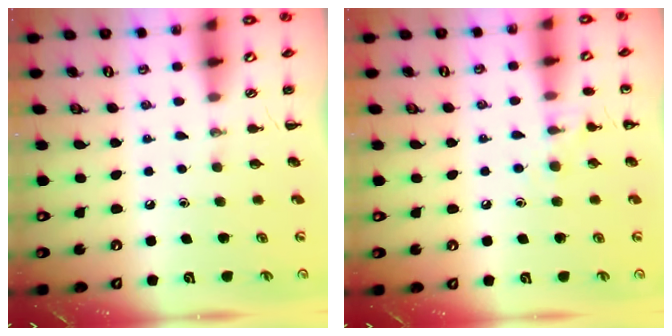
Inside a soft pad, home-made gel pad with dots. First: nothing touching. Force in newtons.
{"total": 7.7, "press": 7.6, "slide": 1.4}